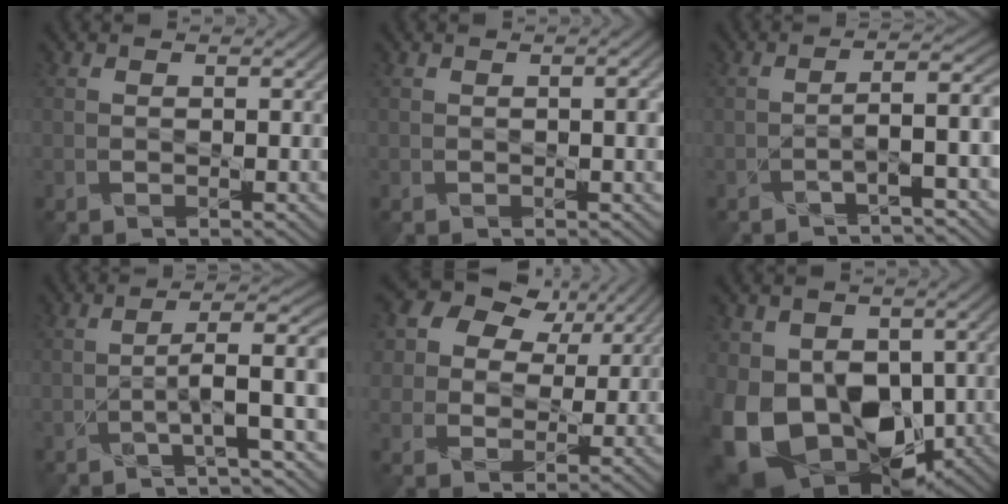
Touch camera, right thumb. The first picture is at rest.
{"total": 2.2, "force": [-0.1, 0.6, 2.1], "torque": [-0.025, 0.004, -0.001]}
{"total": 4.0, "force": [-1.8, 0.9, 3.4], "torque": [-0.046, 0.012, -0.048]}
{"total": 5.1, "force": [-1.5, 1.0, 4.8], "torque": [-0.069, 0.014, -0.037]}
{"total": 10.8, "force": [6.2, 7.9, 4.1], "torque": [-0.123, 0.043, 0.105]}
{"total": 15.4, "force": [-3.0, 11.5, 9.9], "torque": [-0.195, -0.041, -0.035]}